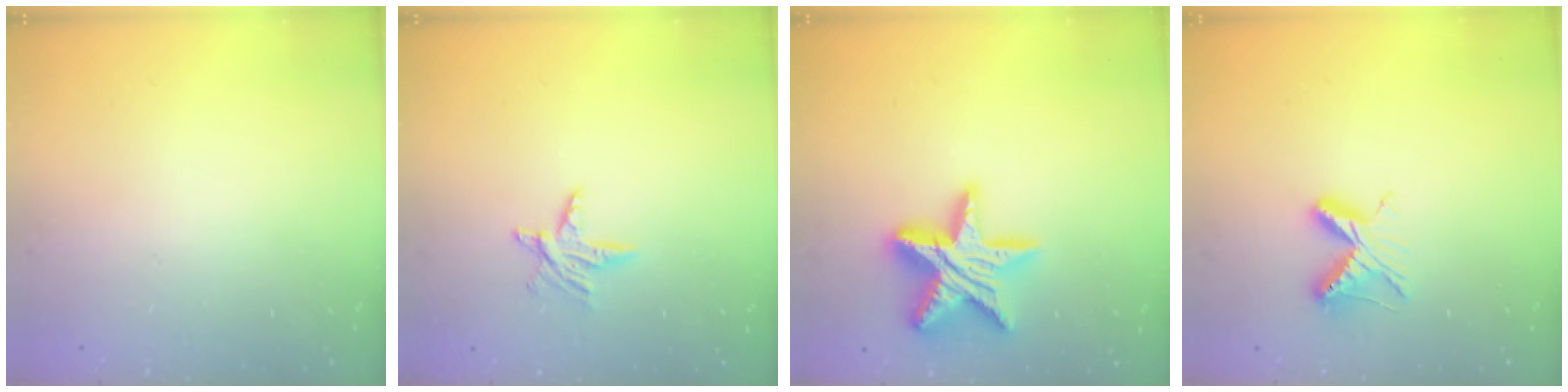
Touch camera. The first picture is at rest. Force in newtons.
{"total": 5.9, "press": 5.9, "slide": 0.4}
{"total": 19.2, "press": 19.2, "slide": 1.4}
{"total": 7.2, "press": 7.2, "slide": 0.8}